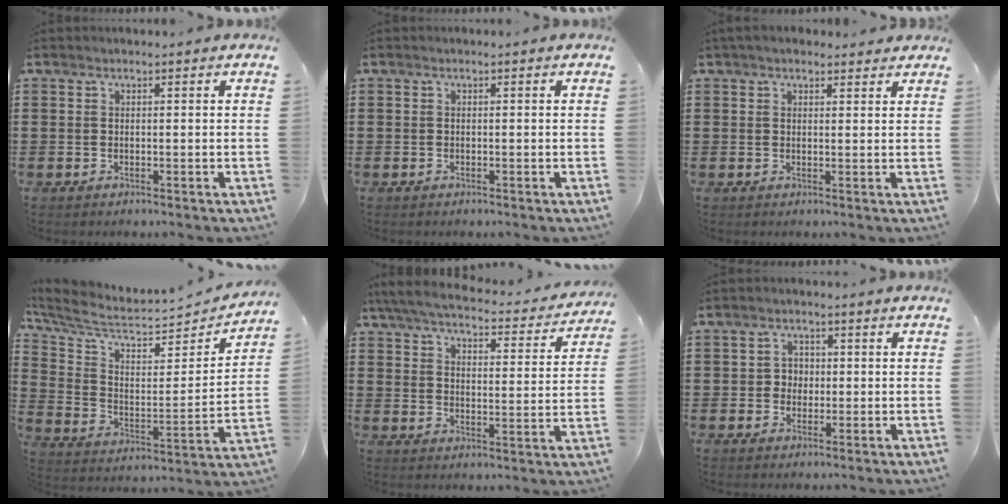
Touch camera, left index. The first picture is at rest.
{"total": 0.0}
{"total": 2.4, "force": [2.1, 0.9, 0.8], "torque": [-0.020, 0.004, 0.040]}
{"total": 6.5, "force": [5.5, 1.6, 3.1], "torque": [-0.089, -0.049, 0.094]}
{"total": 5.7, "force": [5.2, 0.3, 2.1], "torque": [-0.067, -0.033, 0.088]}
{"total": 2.5, "force": [-0.2, 2.3, 0.8], "torque": [-0.027, 0.008, -0.009]}